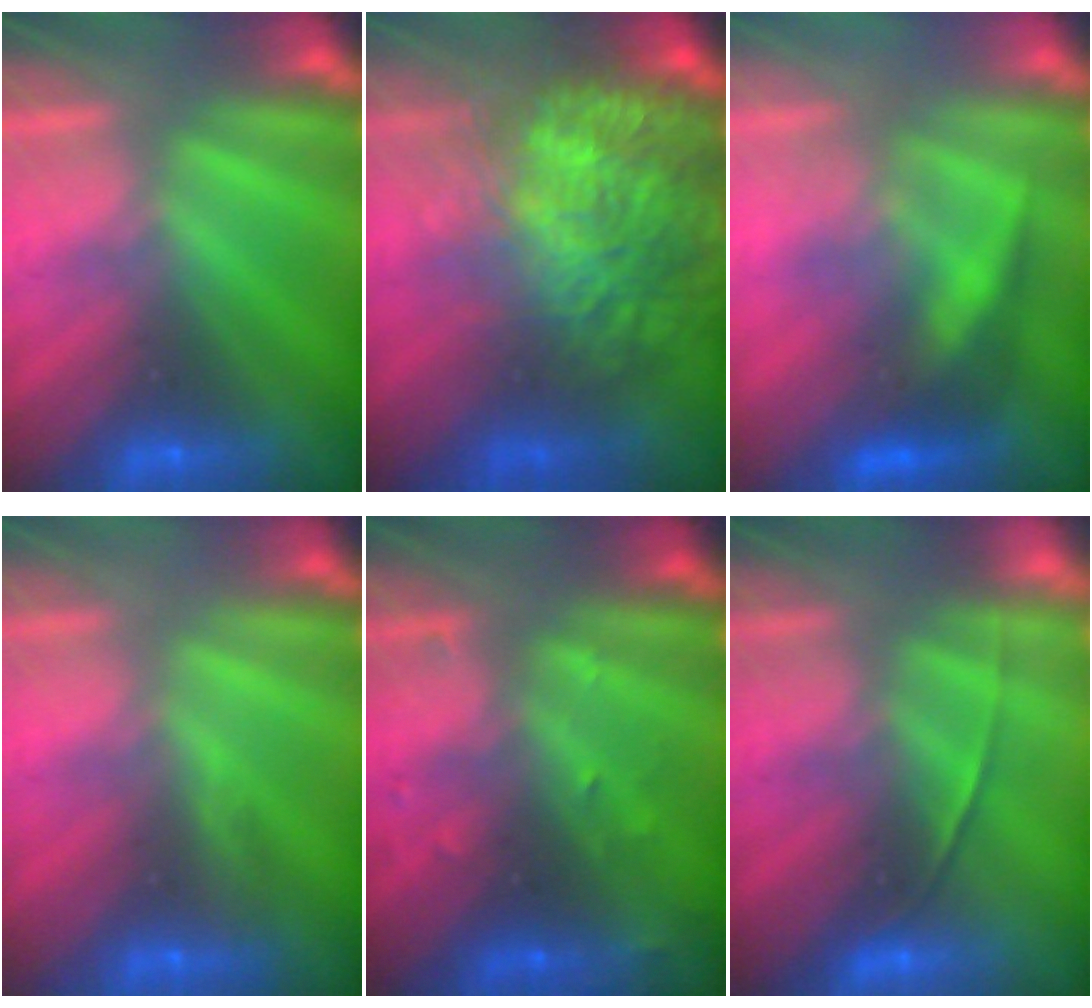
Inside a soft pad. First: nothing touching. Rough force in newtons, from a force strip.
{"total": 11.8}
{"total": 2.9}
{"total": 3.0}
{"total": 2.9}
{"total": 1.8}